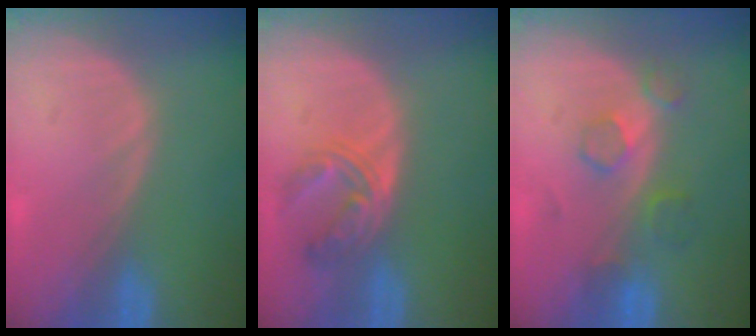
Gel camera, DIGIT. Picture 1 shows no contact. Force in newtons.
{"total": 5.4, "press": 5.3, "slide": 1.4}
{"total": 4.2, "press": 4.2, "slide": 0.5}